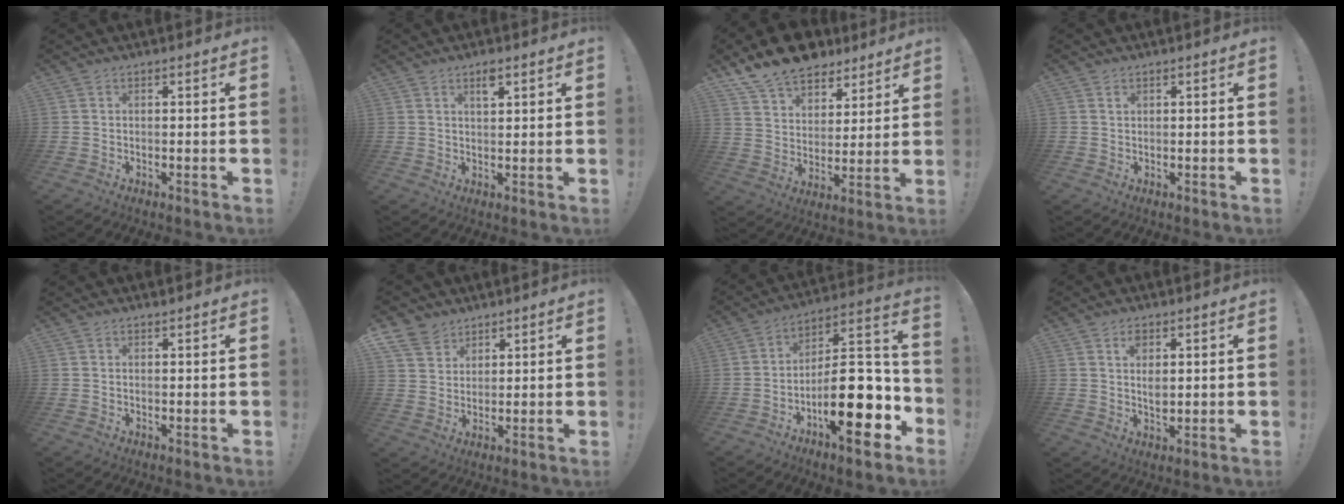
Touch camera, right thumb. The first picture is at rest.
{"total": 3.6, "force": [2.1, 1.4, 2.6], "torque": [-0.033, -0.007, 0.033]}
{"total": 14.3, "force": [11.5, 7.5, 3.8], "torque": [-0.074, -0.087, 0.216]}
{"total": 1.3, "force": [0.6, 1.1, 0.2], "torque": [0.003, -0.003, 0.009]}
{"total": 0.6, "force": [0.6, 0.0, 0.1], "torque": [0.001, -0.002, 0.011]}
{"total": 7.7, "force": [5.5, 5.1, 1.6], "torque": [-0.030, -0.034, 0.110]}
{"total": 21.9, "force": [-7.4, 8.2, 18.9], "torque": [-0.298, 0.042, -0.110]}
{"total": 4.0, "force": [1.9, 2.0, 2.9], "torque": [-0.030, -0.015, 0.028]}